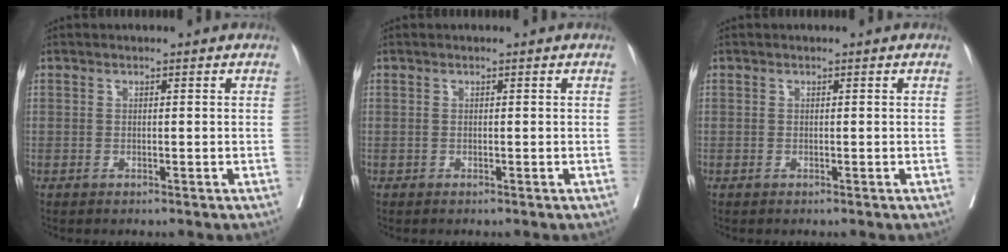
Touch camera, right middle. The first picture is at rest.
{"total": 0.0}
{"total": 0.0}